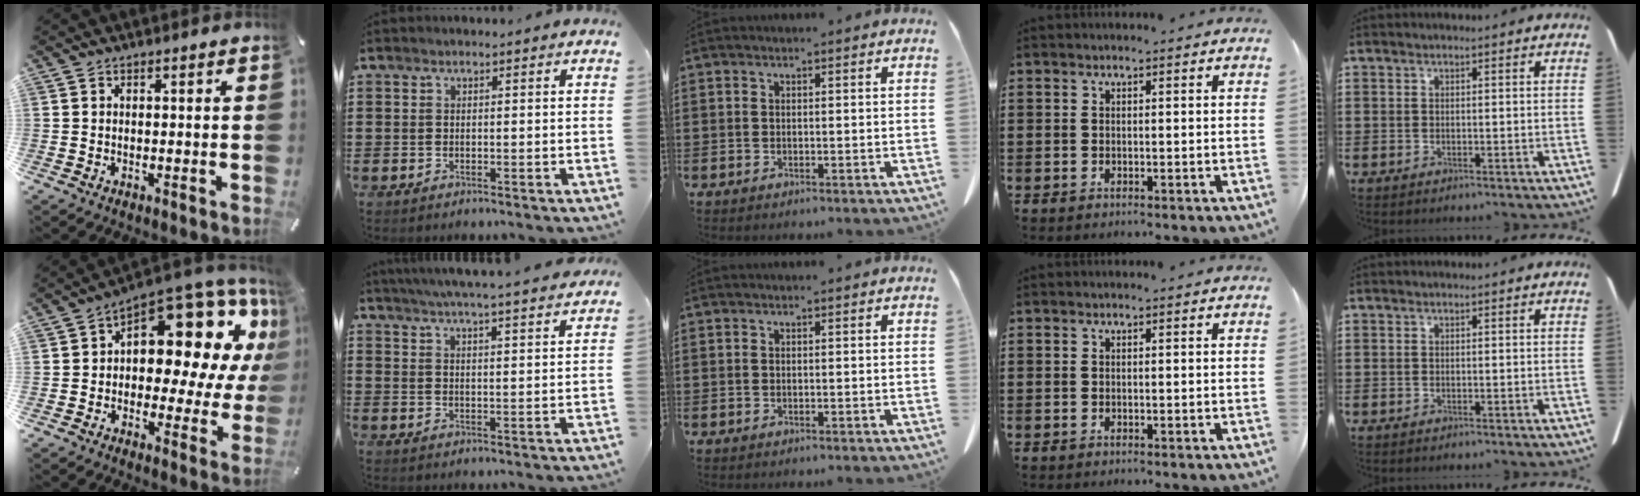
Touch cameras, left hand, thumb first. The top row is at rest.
{"thumb": {"total": 15.4, "force": [7.6, 8.3, 10.5], "torque": [-0.131, -0.084, 0.123]}, "index": {"total": 5.2, "force": [4.8, -0.6, 1.8], "torque": [-0.051, -0.028, 0.084]}}